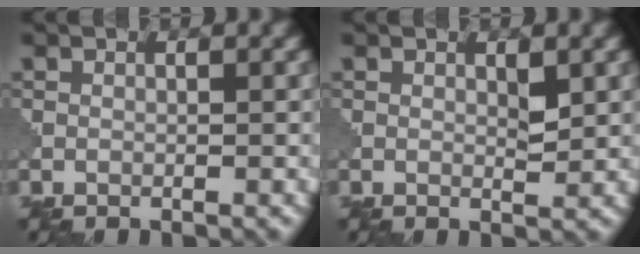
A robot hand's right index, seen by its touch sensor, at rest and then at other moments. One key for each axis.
{"total": 1.3, "fx": 0.4, "fy": 0.5, "fz": 1.1, "tx": -0.018, "ty": -0.004, "tz": 0.008}